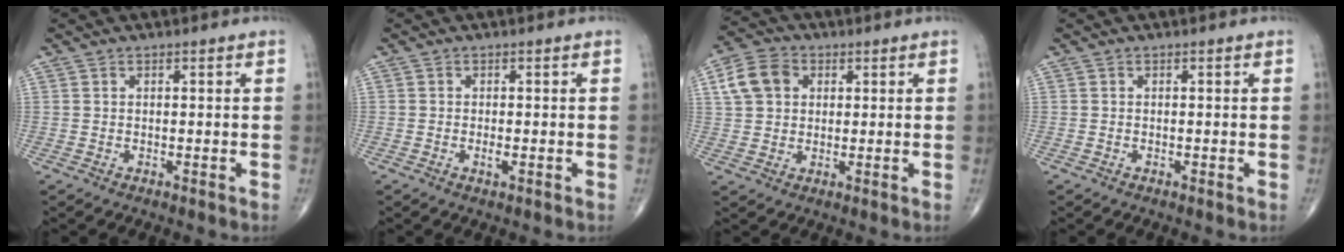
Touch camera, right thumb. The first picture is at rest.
{"total": 1.4, "force": [-0.4, 0.6, 1.2], "torque": [-0.022, -0.001, -0.008]}
{"total": 7.9, "force": [2.2, 6.2, 4.4], "torque": [-0.072, 0.008, 0.035]}
{"total": 0.0}